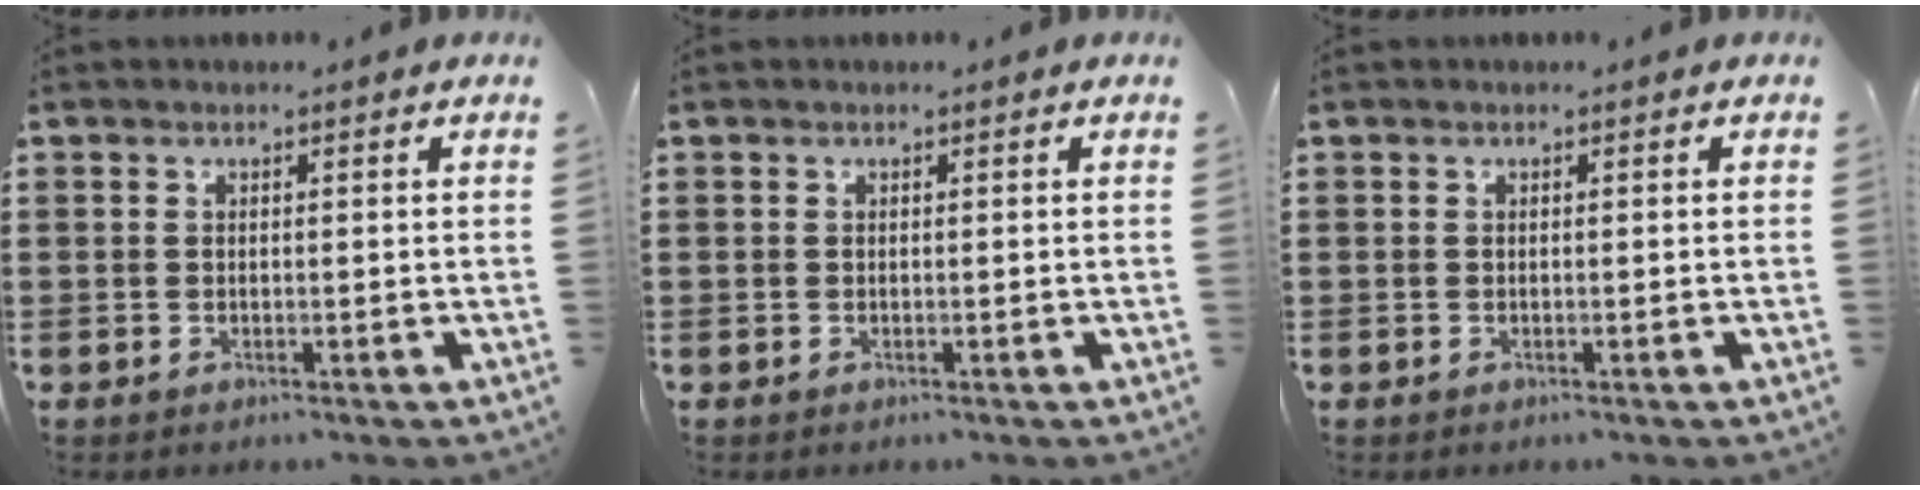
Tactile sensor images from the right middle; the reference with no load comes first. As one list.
[{"total": 0.0}, {"total": 0.0}]